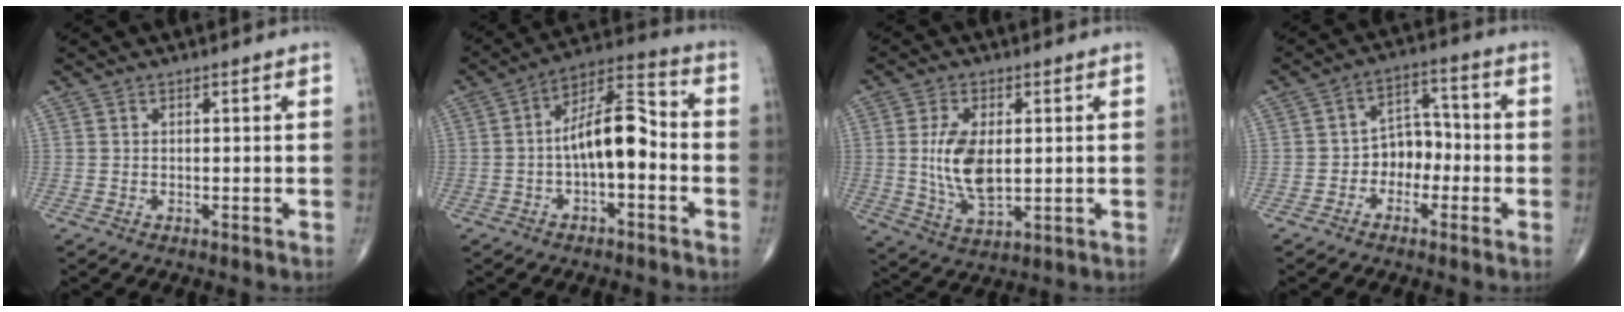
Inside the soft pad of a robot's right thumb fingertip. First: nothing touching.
{"total": 12.0, "force": [-1.8, 5.2, 10.6], "torque": [-0.169, 0.047, -0.039]}
{"total": 10.3, "force": [0.7, 5.3, 8.8], "torque": [-0.165, -0.014, 0.021]}
{"total": 6.9, "force": [-2.0, 5.1, 4.2], "torque": [-0.031, 0.037, -0.046]}